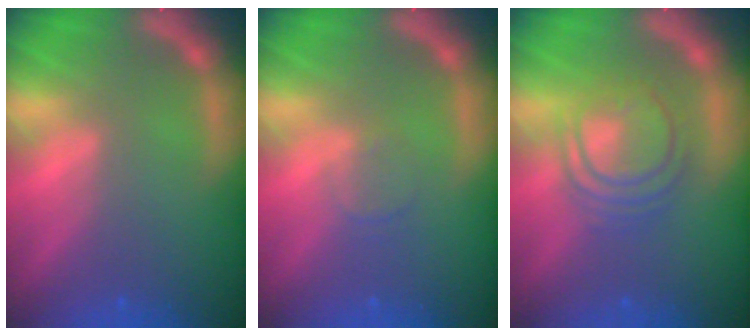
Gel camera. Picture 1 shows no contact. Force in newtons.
{"total": 1.4}
{"total": 6.0}